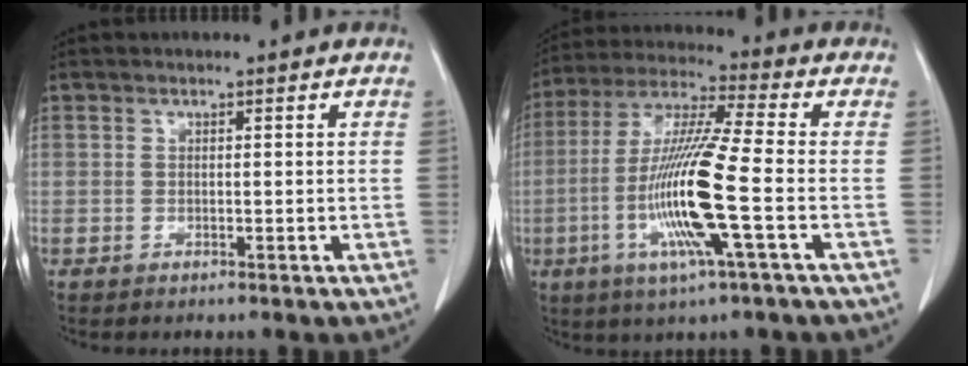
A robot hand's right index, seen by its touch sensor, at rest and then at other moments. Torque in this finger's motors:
{"motor_torque": [2.14, 0.00, 1.05, 0.21]}